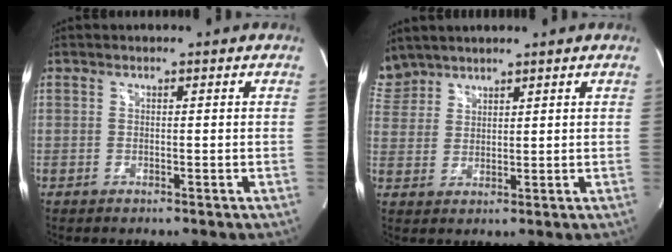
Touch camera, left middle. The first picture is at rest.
{"total": 5.1, "force": [4.8, 1.9, 0.0], "torque": [-0.007, 0.015, 0.105]}